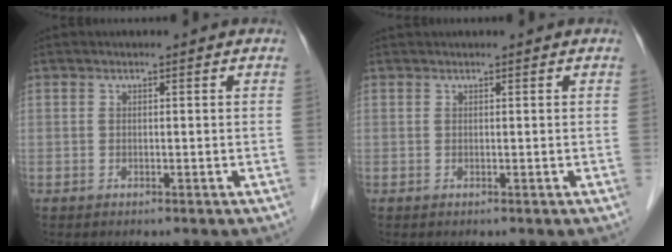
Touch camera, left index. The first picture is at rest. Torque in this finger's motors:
{"motor_torque": [-0.24, -0.17, 0.04, 0.03]}